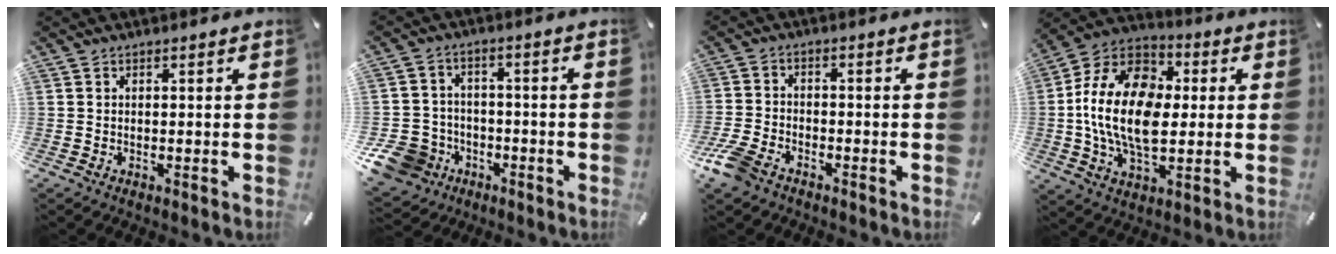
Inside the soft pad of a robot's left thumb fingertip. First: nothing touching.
{"total": 11.6, "force": [-5.7, 9.5, 3.3], "torque": [-0.079, 0.043, -0.099]}
{"total": 7.1, "force": [-4.9, 3.7, 3.5], "torque": [-0.094, 0.012, -0.100]}
{"total": 19.5, "force": [-0.9, 12.8, 14.7], "torque": [-0.314, 0.013, -0.020]}